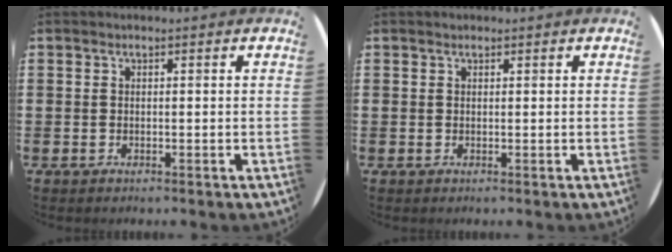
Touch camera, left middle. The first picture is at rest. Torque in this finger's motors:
{"motor_torque": [-0.14, 0.21, 0.02, 0.00]}